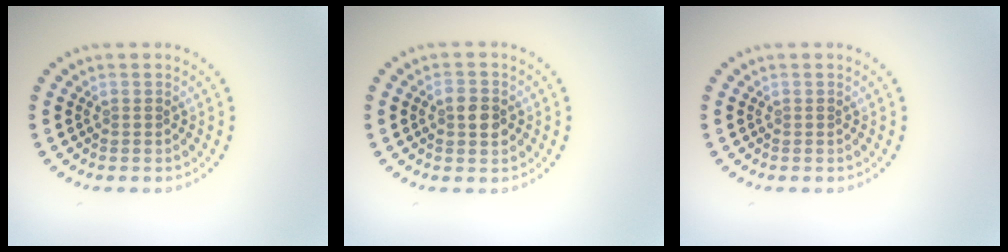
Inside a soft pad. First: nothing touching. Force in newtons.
{"total": 2.6, "press": 2.6, "slide": 0.1}
{"total": 0.0}